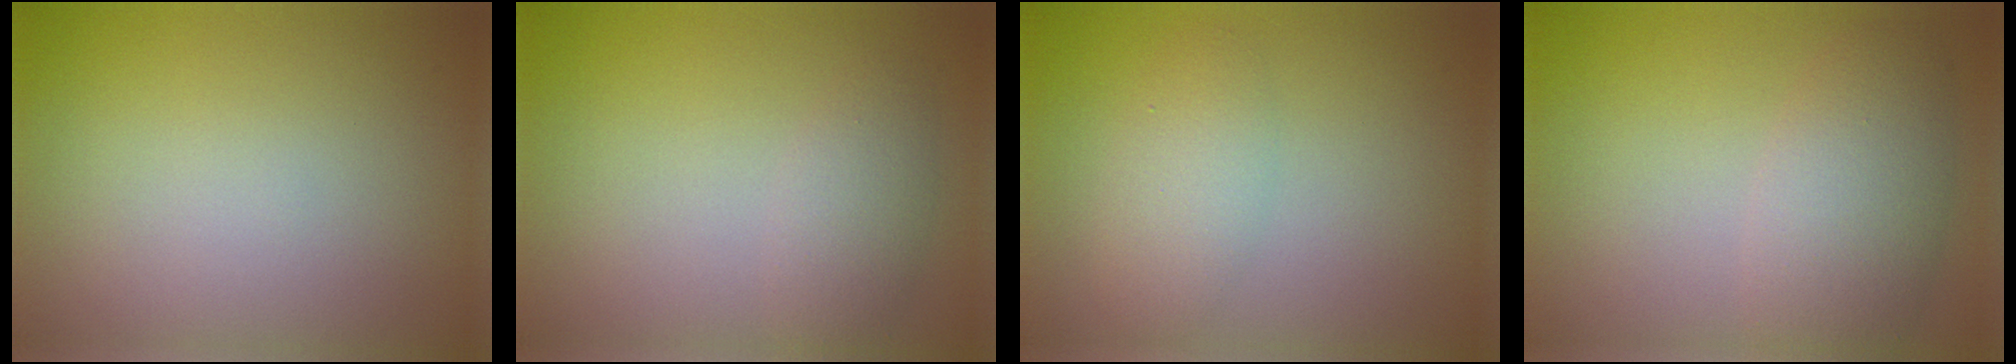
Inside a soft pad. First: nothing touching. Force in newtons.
{"total": 2.1, "press": 2.1, "slide": 0.2}
{"total": 2.5, "press": 2.5, "slide": 0.1}
{"total": 4.6, "press": 4.6, "slide": 0.2}